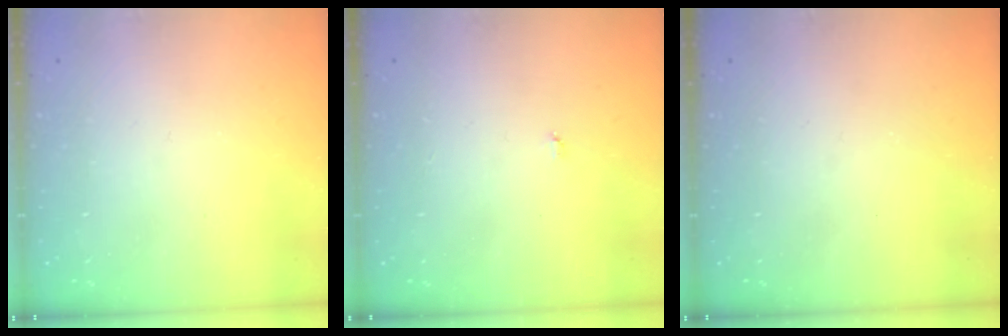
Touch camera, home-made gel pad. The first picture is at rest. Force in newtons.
{"total": 2.9, "press": 2.9, "slide": 0.3}
{"total": 0.0}